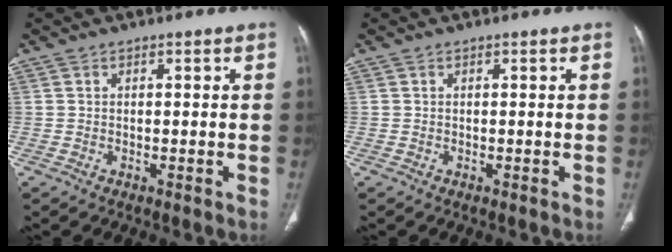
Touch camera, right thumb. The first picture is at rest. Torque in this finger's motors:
{"motor_torque": [-0.13, 0.07, -0.01, 0.01, 0.00]}